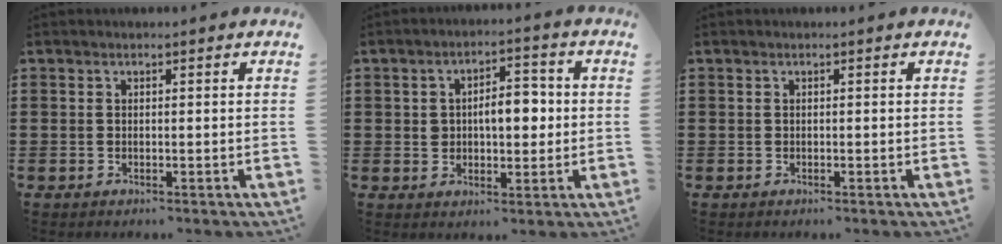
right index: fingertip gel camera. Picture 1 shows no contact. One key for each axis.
{"total": 6.2, "fx": 0.4, "fy": 3.4, "fz": 5.2, "tx": -0.091, "ty": 0.006, "tz": -0.002}
{"total": 0.0}